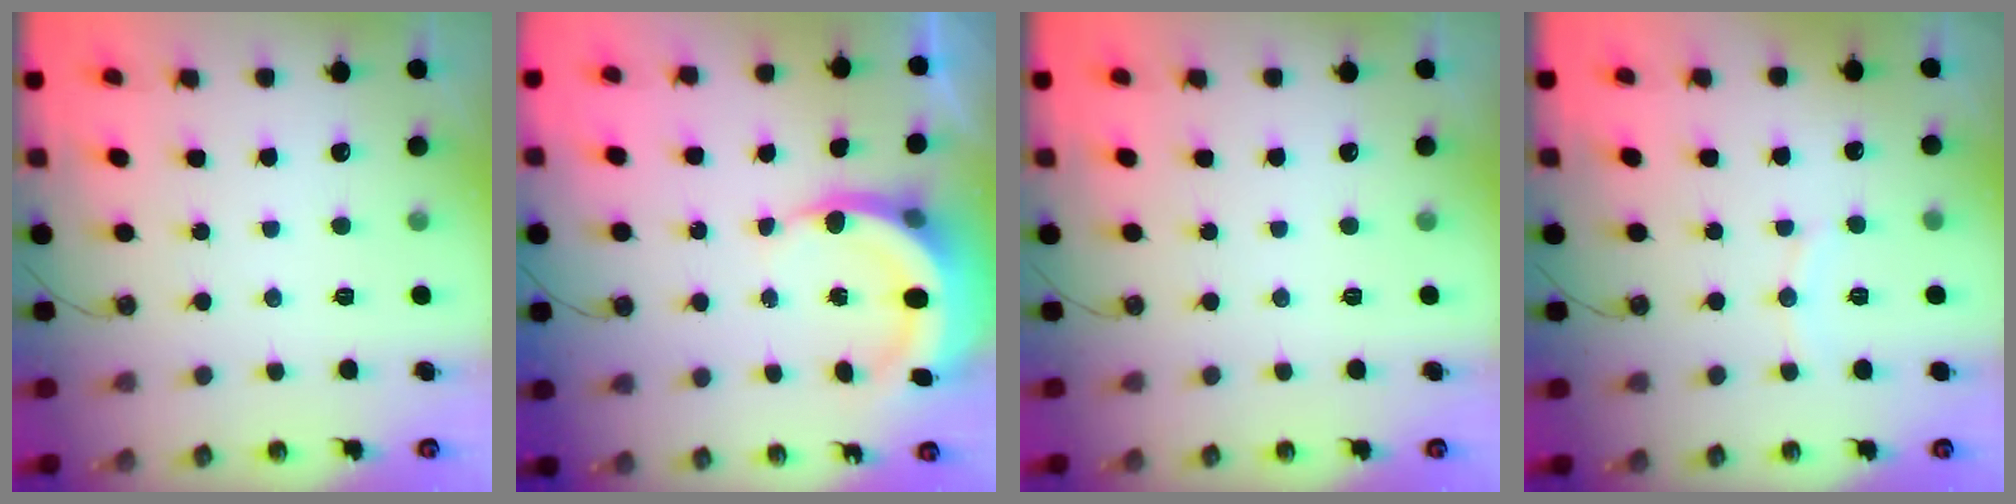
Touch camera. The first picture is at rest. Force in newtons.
{"total": 6.5, "press": 6.4, "slide": 0.9}
{"total": 0.0}
{"total": 4.7, "press": 4.7, "slide": 0.5}